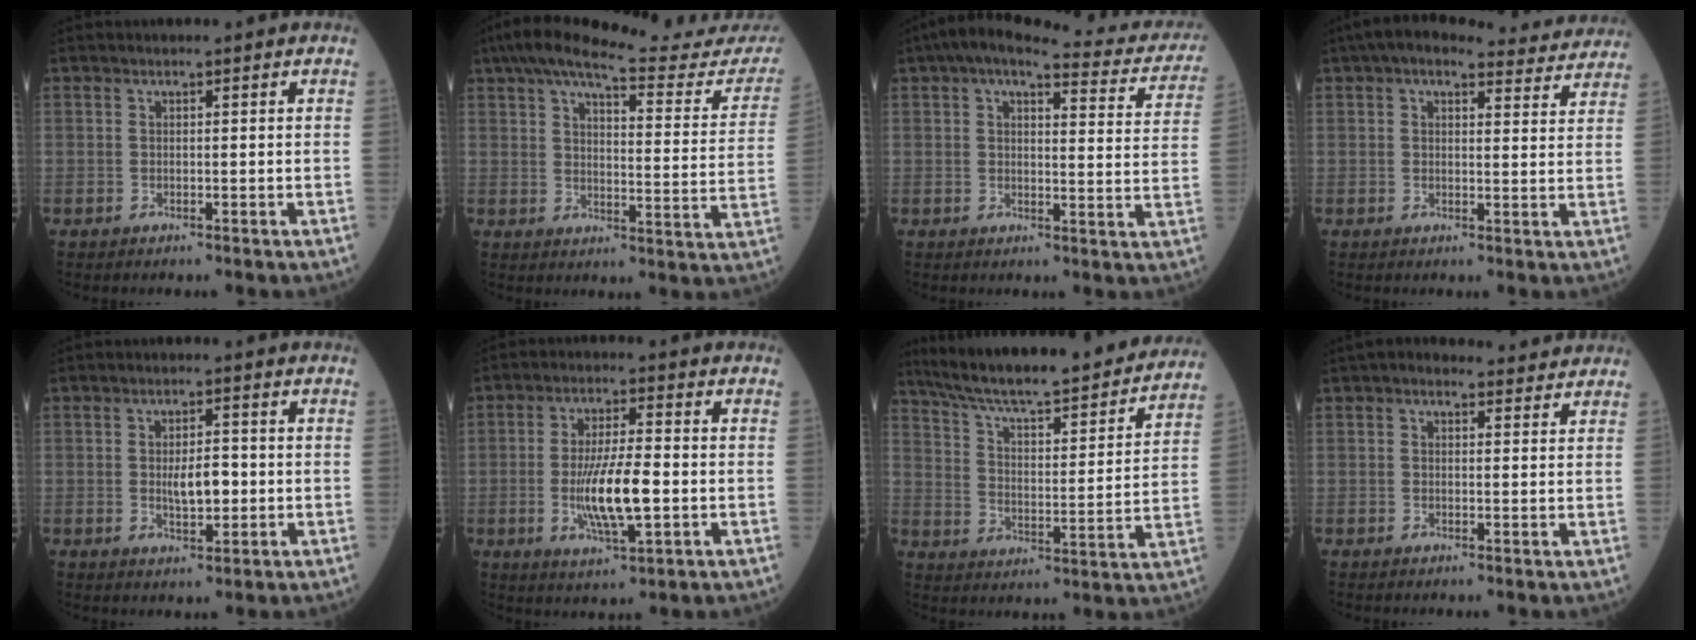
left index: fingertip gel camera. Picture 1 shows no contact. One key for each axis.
{"total": 24.6, "fx": 22.2, "fy": 2.4, "fz": 10.1, "tx": -0.151, "ty": -0.047, "tz": 0.273}
{"total": 18.3, "fx": 16.0, "fy": 4.0, "fz": 7.8, "tx": -0.091, "ty": 0.002, "tz": 0.179}
{"total": 13.4, "fx": 12.0, "fy": 3.8, "fz": 4.5, "tx": -0.041, "ty": 0.033, "tz": 0.136}
{"total": 4.6, "fx": -0.4, "fy": 1.8, "fz": 4.3, "tx": -0.075, "ty": -0.003, "tz": -0.004}
{"total": 9.7, "fx": -1.7, "fy": 1.8, "fz": 9.4, "tx": -0.184, "ty": -0.012, "tz": -0.030}
{"total": 26.4, "fx": 23.2, "fy": 3.7, "fz": 12.1, "tx": -0.194, "ty": -0.014, "tz": 0.321}
{"total": 5.2, "fx": 4.5, "fy": 1.9, "fz": 1.8, "tx": -0.023, "ty": 0.027, "tz": 0.056}